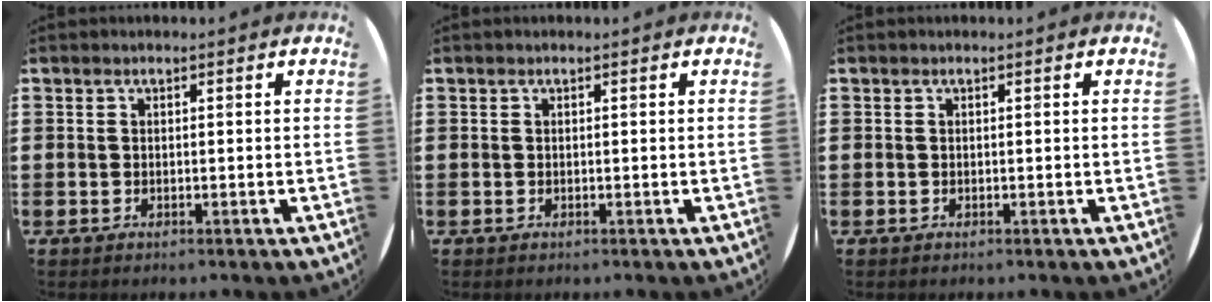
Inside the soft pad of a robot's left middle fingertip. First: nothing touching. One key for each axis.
{"total": 0.0}
{"total": 0.0}